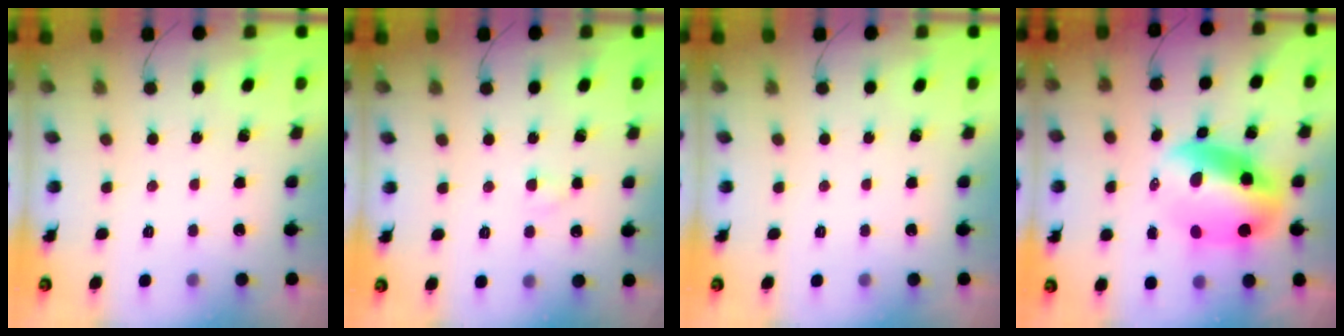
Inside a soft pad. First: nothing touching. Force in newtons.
{"total": 2.9, "press": 2.7, "slide": 1.0}
{"total": 0.0}
{"total": 12.2, "press": 11.9, "slide": 2.8}